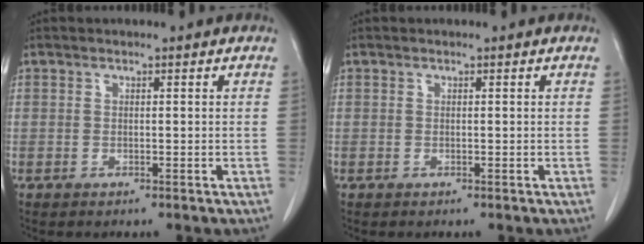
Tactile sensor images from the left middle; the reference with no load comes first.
{"total": 0.0}